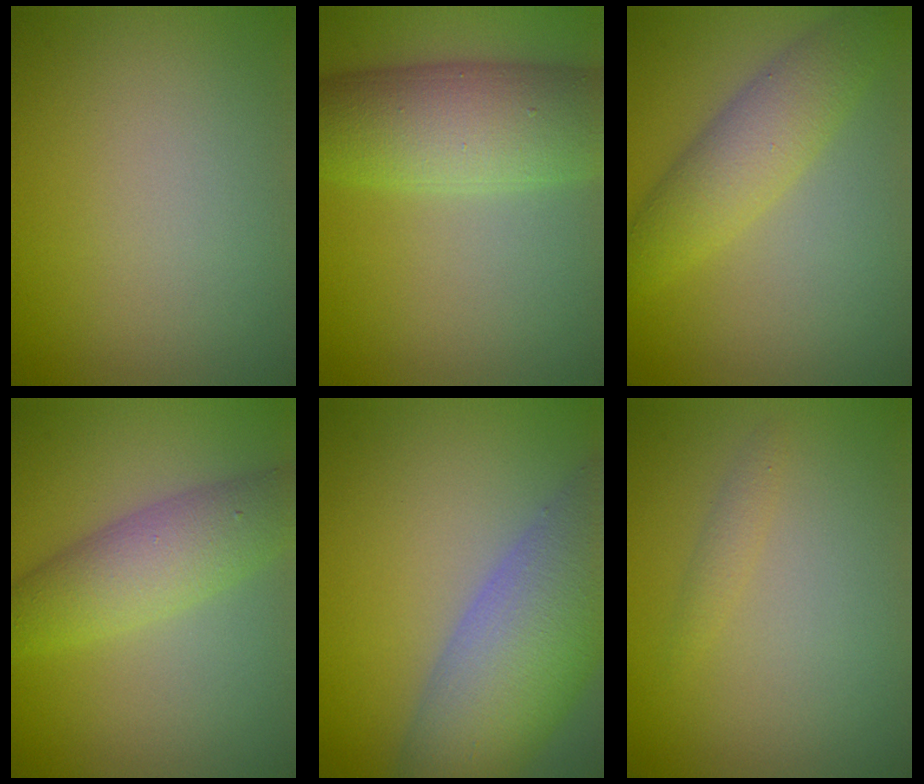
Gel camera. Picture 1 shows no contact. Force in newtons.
{"total": 8.4, "press": 8.4, "slide": 0.2}
{"total": 4.4, "press": 4.4, "slide": 0.2}
{"total": 4.9, "press": 4.9, "slide": 0.1}
{"total": 10.0, "press": 10.0, "slide": 0.7}
{"total": 0.9, "press": 0.9, "slide": 0.0}